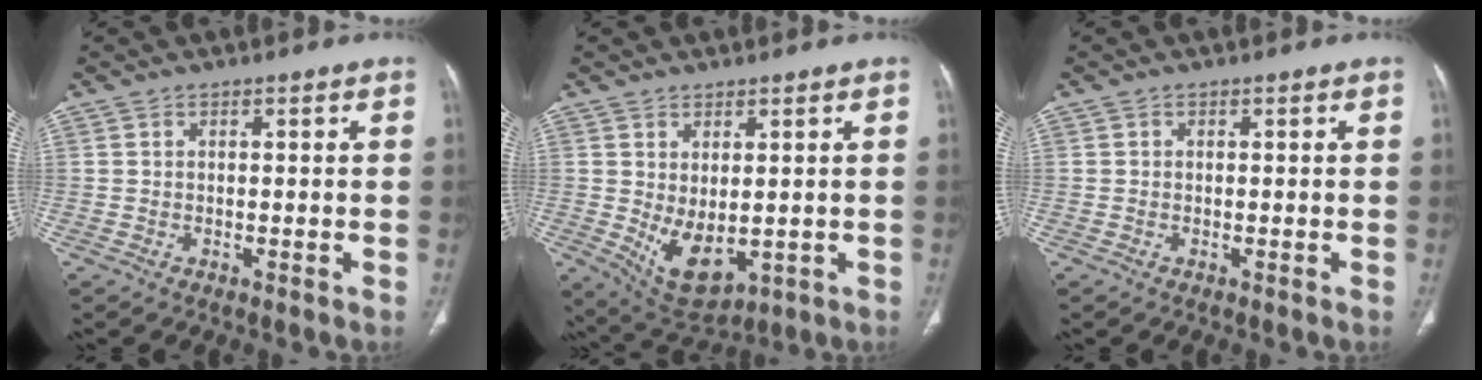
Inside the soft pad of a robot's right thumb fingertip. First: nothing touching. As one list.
[{"total": 8.6, "force": [-0.6, 4.7, 7.2], "torque": [-0.109, -0.012, 0.017]}, {"total": 0.0}]